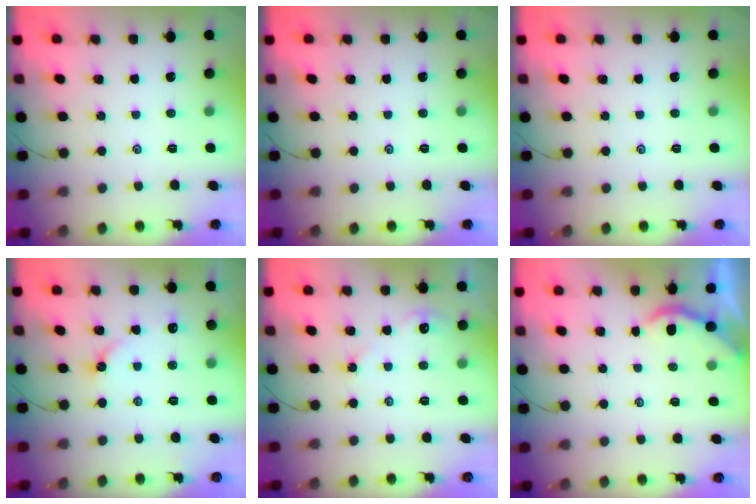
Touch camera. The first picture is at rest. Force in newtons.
{"total": 0.0}
{"total": 0.0}
{"total": 2.9, "press": 2.9, "slide": 0.5}
{"total": 3.5, "press": 3.5, "slide": 0.5}
{"total": 2.2, "press": 2.2, "slide": 0.1}